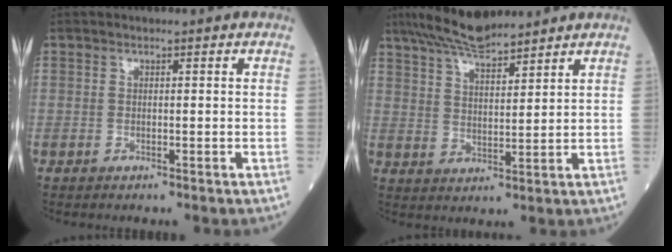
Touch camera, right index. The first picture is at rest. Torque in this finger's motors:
{"motor_torque": [0.58, 0.62, 0.21, 0.04]}